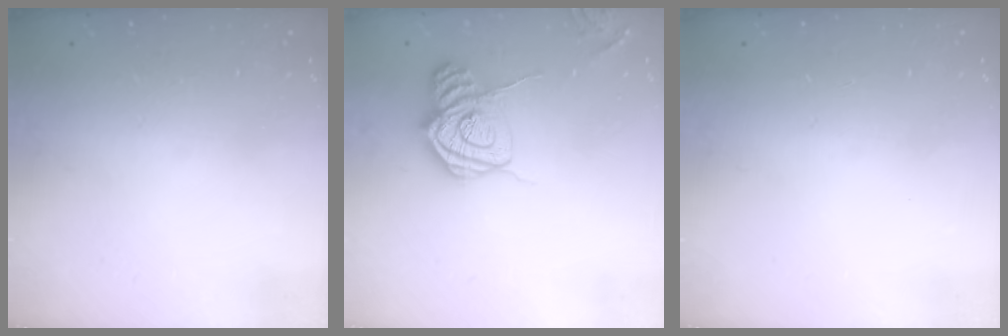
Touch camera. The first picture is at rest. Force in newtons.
{"total": 14.1, "press": 14.0, "slide": 1.3}
{"total": 0.0}